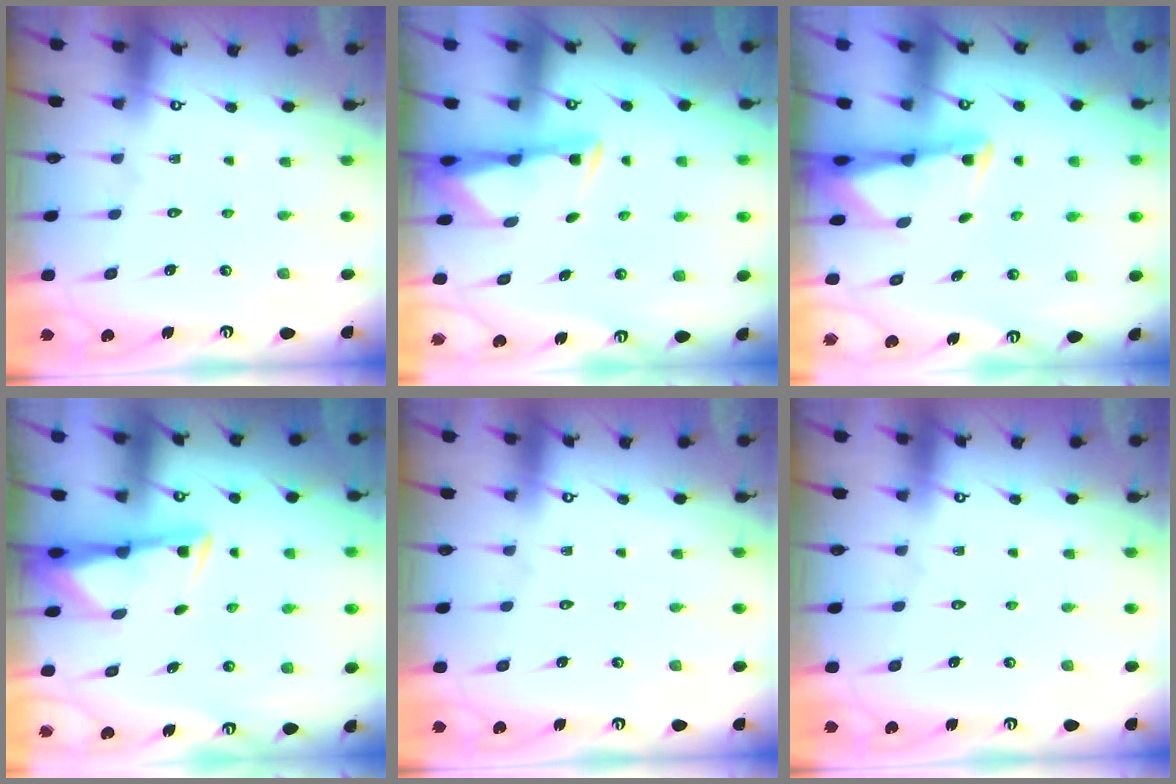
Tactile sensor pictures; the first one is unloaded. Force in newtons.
{"total": 3.1, "press": 3.1, "slide": 0.6}
{"total": 2.4, "press": 2.3, "slide": 0.5}
{"total": 2.9, "press": 2.9, "slide": 0.5}
{"total": 0.0}
{"total": 0.0}